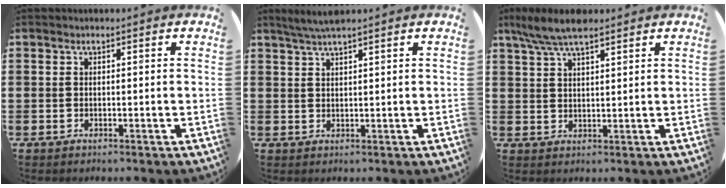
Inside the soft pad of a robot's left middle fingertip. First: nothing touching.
{"total": 2.7, "force": [2.3, 0.0, 1.4], "torque": [-0.029, 0.002, 0.041]}
{"total": 5.8, "force": [4.7, 1.3, 3.1], "torque": [-0.069, -0.004, 0.085]}